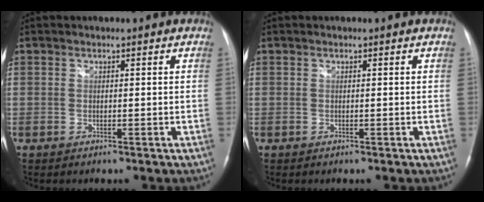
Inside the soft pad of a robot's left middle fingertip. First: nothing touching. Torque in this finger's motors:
{"motor_torque": [0.00, 0.00, 0.00, 0.00]}